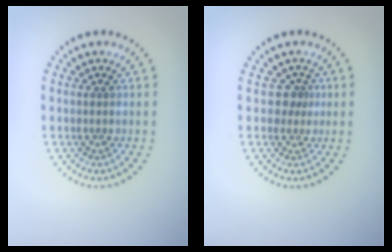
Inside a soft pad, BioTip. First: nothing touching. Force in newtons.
{"total": 1.7, "press": 1.2, "slide": 1.1}